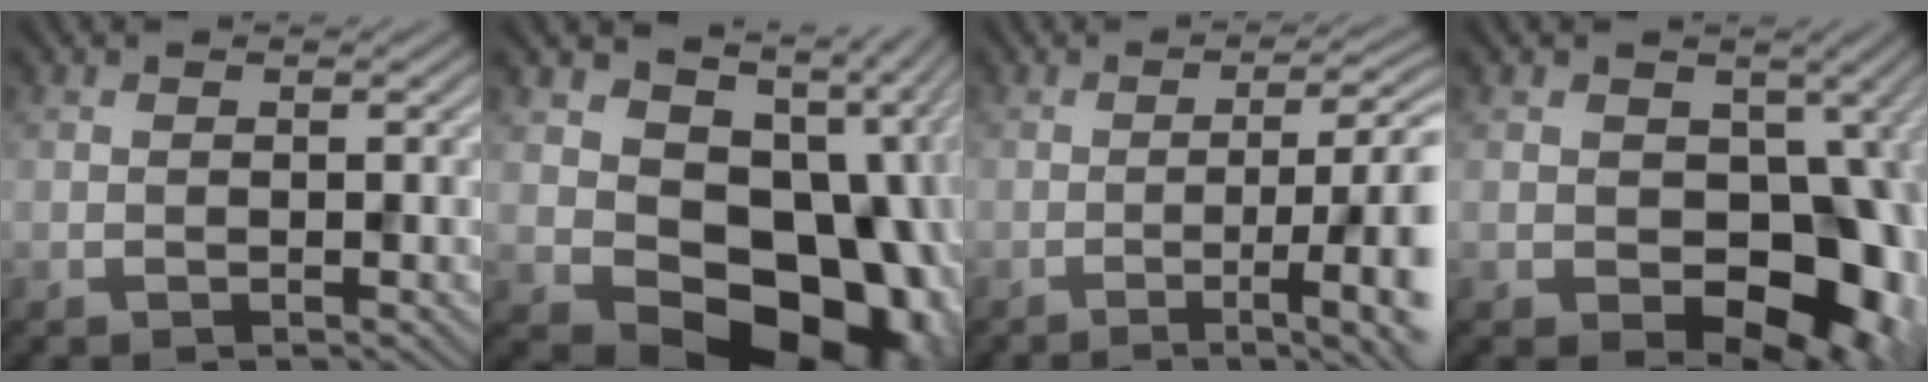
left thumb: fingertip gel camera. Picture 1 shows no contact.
{"total": 18.1, "force": [-1.5, 13.5, 12.0], "torque": [-0.128, -0.045, 0.016]}
{"total": 10.1, "force": [-2.4, 2.3, 9.5], "torque": [-0.119, 0.008, -0.036]}
{"total": 13.3, "force": [-2.6, 9.3, 9.1], "torque": [-0.120, -0.034, -0.028]}